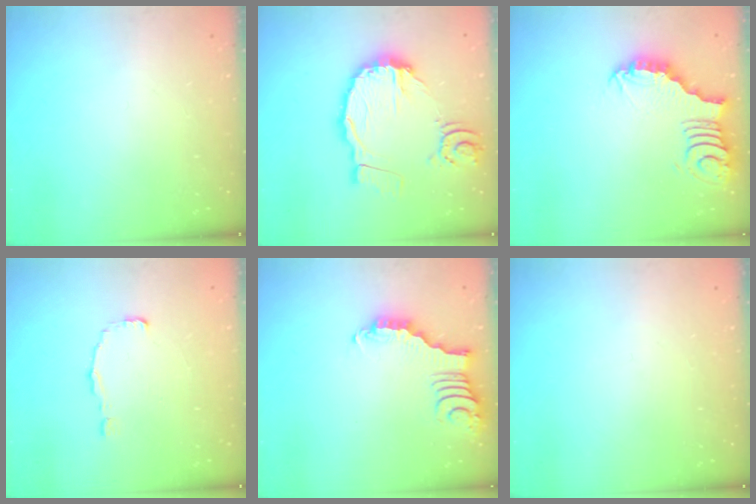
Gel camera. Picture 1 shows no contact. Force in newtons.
{"total": 17.7, "press": 17.6, "slide": 1.9}
{"total": 3.9, "press": 3.8, "slide": 0.8}
{"total": 0.7, "press": 0.7, "slide": 0.0}
{"total": 3.4, "press": 3.3, "slide": 0.5}
{"total": 0.0}